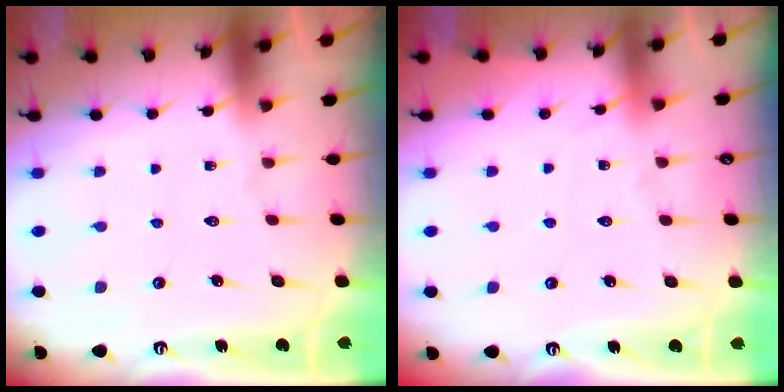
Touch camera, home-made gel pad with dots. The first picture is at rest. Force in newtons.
{"total": 3.5, "press": 3.5, "slide": 0.5}